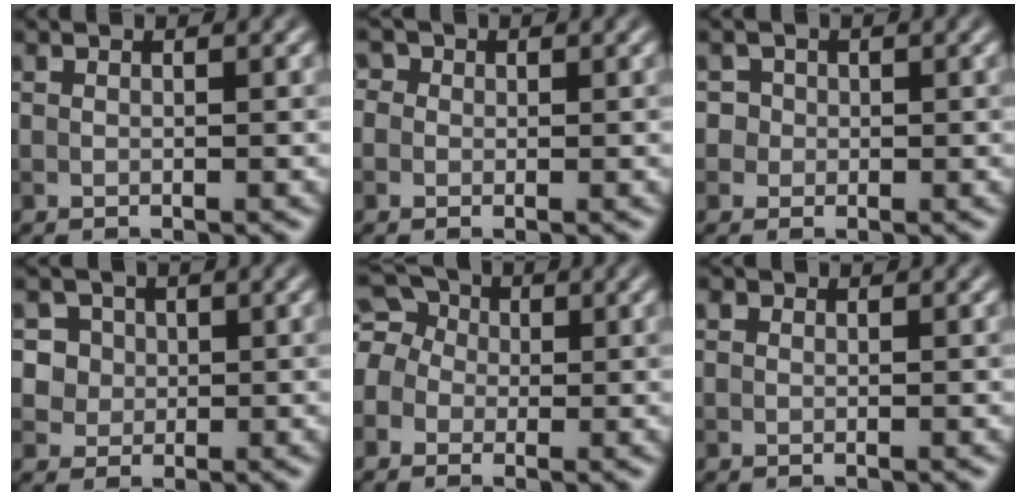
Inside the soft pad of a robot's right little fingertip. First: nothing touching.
{"total": 2.6, "force": [1.1, 2.1, 1.0], "torque": [0.000, 0.017, -0.009]}
{"total": 2.1, "force": [0.6, 1.9, 0.5], "torque": [0.011, 0.009, 0.006]}
{"total": 4.8, "force": [1.9, 4.0, 1.7], "torque": [-0.013, 0.017, 0.018]}
{"total": 6.2, "force": [1.2, 5.4, 2.9], "torque": [-0.060, 0.040, -0.024]}
{"total": 0.5, "force": [0.2, 0.5, 0.1], "torque": [0.004, -0.001, 0.001]}